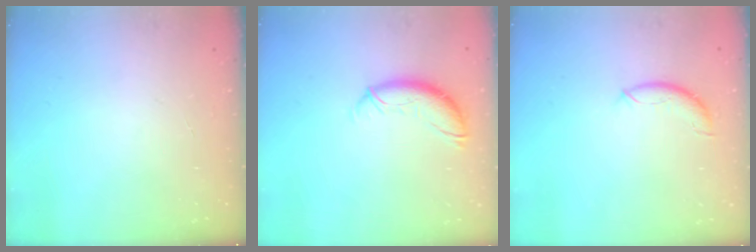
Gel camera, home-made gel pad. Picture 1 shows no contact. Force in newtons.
{"total": 10.5, "press": 10.5, "slide": 0.7}
{"total": 7.8, "press": 7.8, "slide": 0.5}